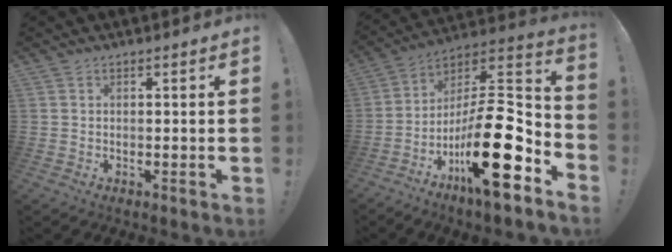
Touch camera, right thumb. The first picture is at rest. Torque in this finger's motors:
{"motor_torque": [3.44, 1.57, 1.94, -0.83, 0.63]}